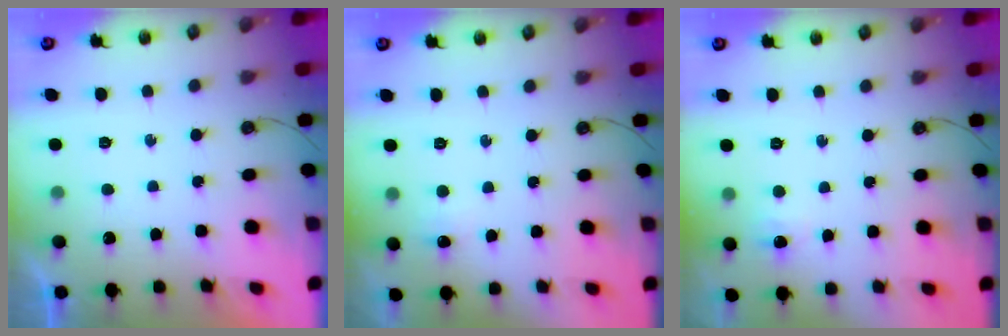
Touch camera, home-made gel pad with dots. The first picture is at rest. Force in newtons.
{"total": 4.7, "press": 4.5, "slide": 1.0}
{"total": 4.2, "press": 4.1, "slide": 0.9}